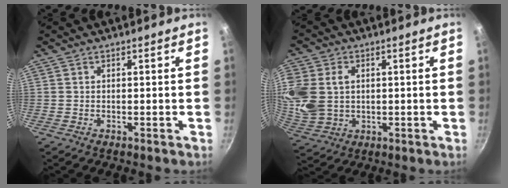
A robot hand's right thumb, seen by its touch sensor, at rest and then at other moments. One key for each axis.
{"total": 14.2, "fx": 2.0, "fy": 11.0, "fz": 8.8, "tx": -0.200, "ty": -0.003, "tz": 0.046}